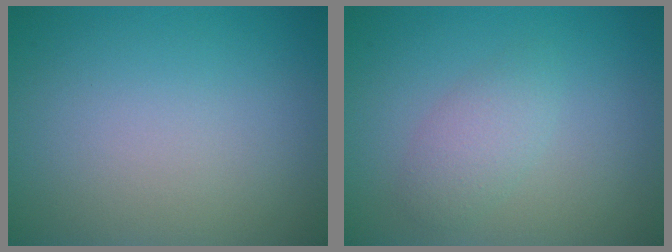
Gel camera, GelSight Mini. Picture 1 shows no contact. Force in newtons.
{"total": 2.1, "press": 2.1, "slide": 0.1}